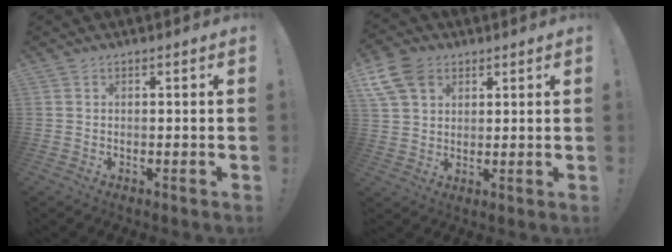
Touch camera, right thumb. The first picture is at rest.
{"total": 10.7, "force": [5.3, 7.4, 5.6], "torque": [-0.110, -0.017, 0.105]}